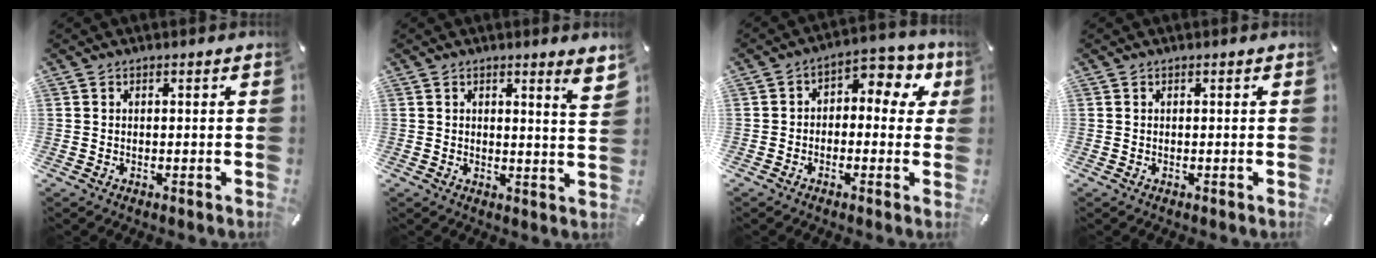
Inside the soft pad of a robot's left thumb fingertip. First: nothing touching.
{"total": 4.5, "force": [2.6, 0.1, 3.7], "torque": [-0.051, -0.022, 0.038]}
{"total": 6.0, "force": [0.2, 4.2, 4.2], "torque": [-0.055, -0.001, -0.003]}
{"total": 0.0}